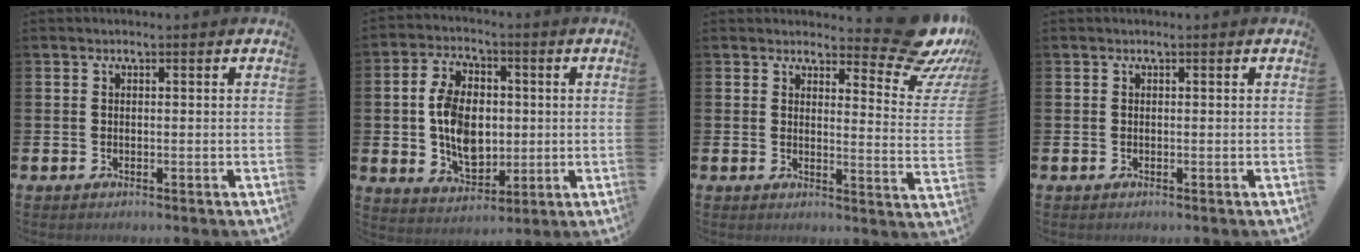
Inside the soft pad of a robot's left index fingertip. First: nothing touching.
{"total": 8.6, "force": [0.4, 5.9, 6.2], "torque": [-0.128, 0.017, 0.005]}
{"total": 8.7, "force": [7.0, 2.9, 4.3], "torque": [-0.050, -0.057, 0.117]}
{"total": 0.0}